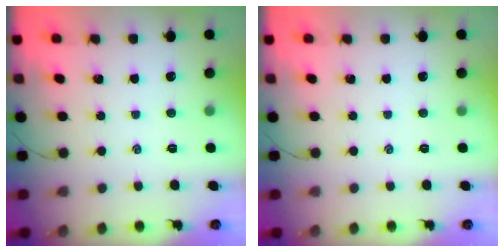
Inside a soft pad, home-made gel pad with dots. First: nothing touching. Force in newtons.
{"total": 0.0}